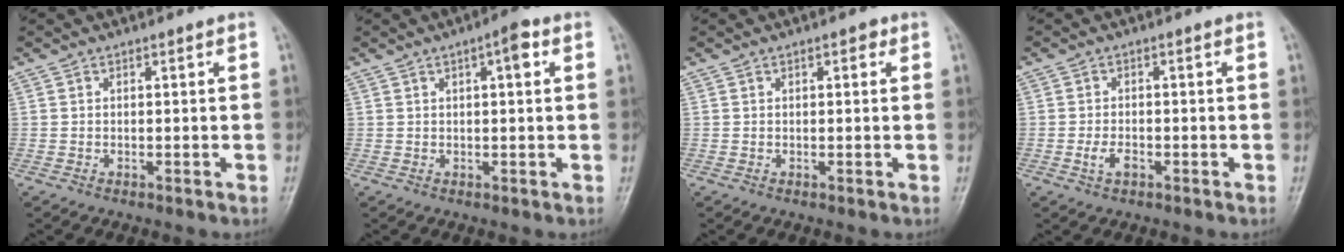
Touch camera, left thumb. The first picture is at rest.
{"total": 3.8, "force": [1.4, 1.1, 3.4], "torque": [-0.048, 0.007, 0.017]}
{"total": 1.6, "force": [0.7, 0.8, 1.2], "torque": [-0.011, 0.002, 0.007]}
{"total": 2.8, "force": [-1.2, 1.5, 2.0], "torque": [-0.041, 0.008, -0.020]}